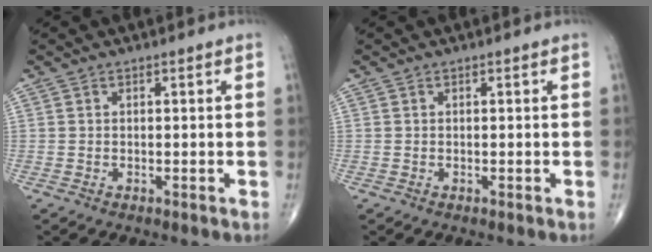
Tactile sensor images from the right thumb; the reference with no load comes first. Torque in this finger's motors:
{"motor_torque": [-0.08, -0.12, 0.26, 0.20, -0.01]}